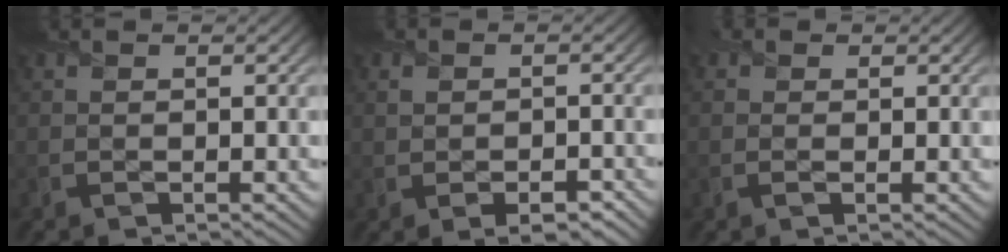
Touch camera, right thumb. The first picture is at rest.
{"total": 3.8, "force": [-1.1, 2.4, 2.8], "torque": [-0.040, -0.011, -0.010]}
{"total": 1.4, "force": [0.1, 1.1, 0.9], "torque": [-0.020, 0.001, 0.000]}